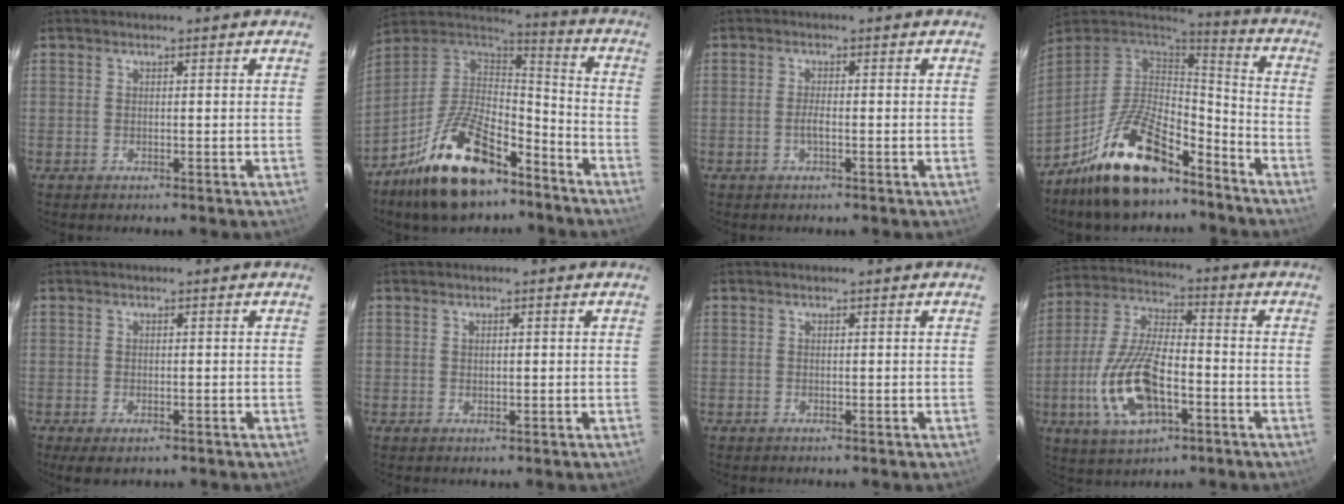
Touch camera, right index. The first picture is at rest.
{"total": 21.5, "force": [-13.7, 9.5, 13.6], "torque": [-0.267, 0.002, -0.231]}
{"total": 1.7, "force": [-0.6, 0.4, 1.5], "torque": [-0.031, 0.000, -0.013]}
{"total": 19.5, "force": [-13.0, 7.9, 12.1], "torque": [-0.240, 0.002, -0.222]}
{"total": 3.3, "force": [-1.8, 1.7, 2.2], "torque": [-0.044, -0.012, -0.027]}
{"total": 1.0, "force": [0.3, 0.6, 0.8], "torque": [-0.013, 0.003, 0.005]}
{"total": 0.0}
{"total": 16.6, "force": [-5.3, 7.2, 14.0], "torque": [-0.304, -0.006, -0.096]}